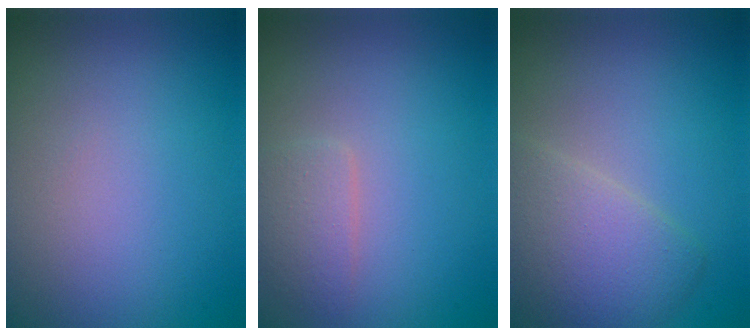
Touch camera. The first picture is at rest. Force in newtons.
{"total": 1.8, "press": 1.8, "slide": 0.0}
{"total": 4.0, "press": 4.0, "slide": 0.2}